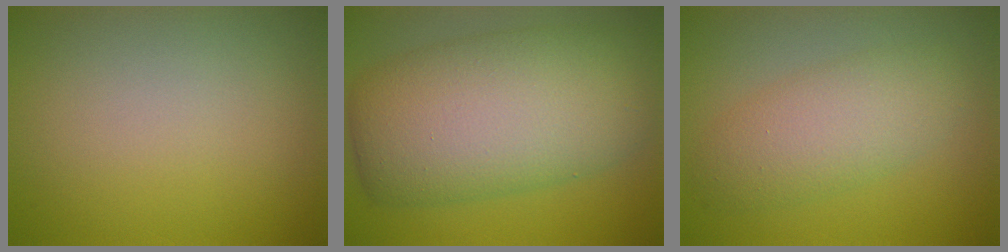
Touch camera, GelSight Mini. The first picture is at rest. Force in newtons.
{"total": 11.9, "press": 11.9, "slide": 0.4}
{"total": 4.4, "press": 4.4, "slide": 0.2}